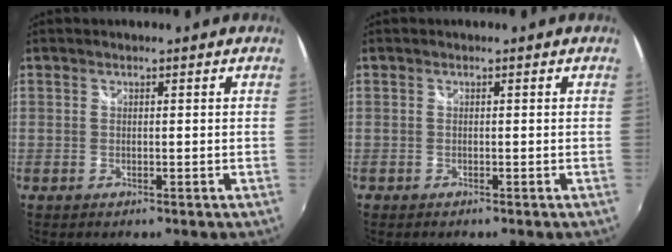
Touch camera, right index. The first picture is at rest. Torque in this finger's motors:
{"motor_torque": [-0.12, 0.06, -0.36, -0.14]}